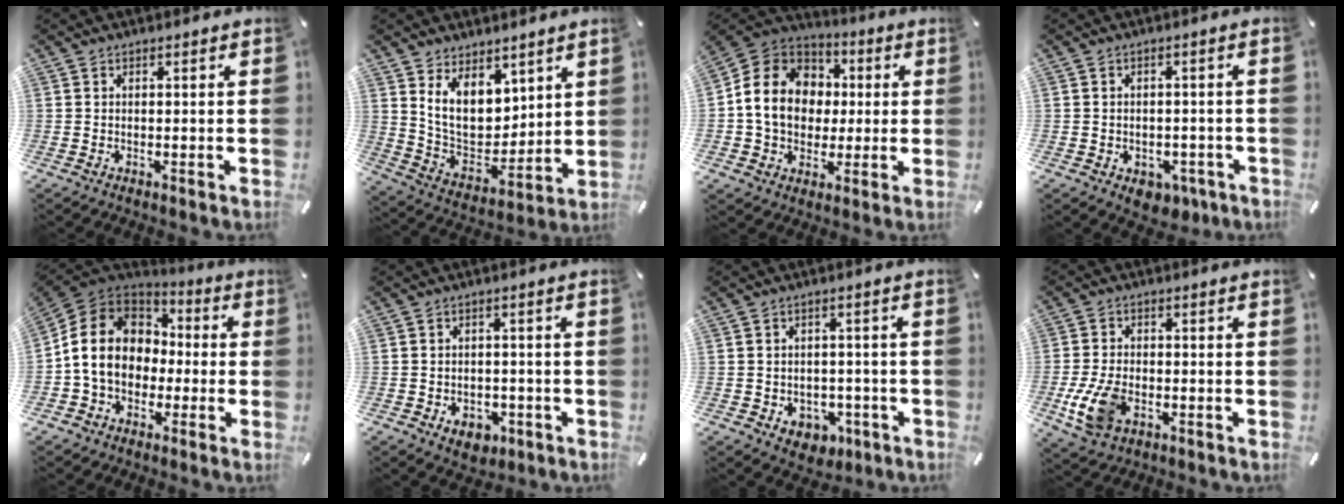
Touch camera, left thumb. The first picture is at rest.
{"total": 11.0, "force": [6.0, 7.9, 4.7], "torque": [-0.103, -0.052, 0.118]}
{"total": 14.7, "force": [0.0, 13.1, 6.7], "torque": [-0.144, 0.024, 0.004]}
{"total": 4.3, "force": [-1.8, 3.4, 1.9], "torque": [-0.021, 0.009, -0.030]}
{"total": 14.2, "force": [-1.5, 12.4, 6.9], "torque": [-0.159, 0.027, -0.024]}
{"total": 5.5, "force": [-2.2, 4.2, 2.7], "torque": [-0.030, 0.006, -0.040]}
{"total": 5.0, "force": [-0.8, 4.7, 1.5], "torque": [-0.017, 0.003, -0.012]}
{"total": 10.0, "force": [-3.0, 6.5, 6.9], "torque": [-0.157, 0.001, -0.052]}